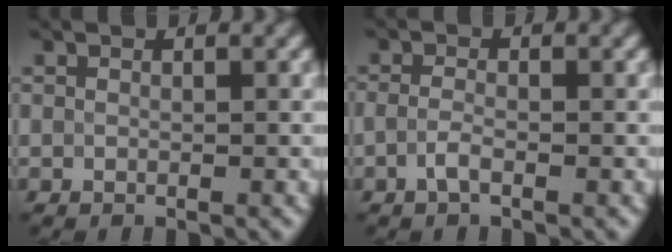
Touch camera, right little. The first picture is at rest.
{"total": 1.3, "force": [-0.7, 0.4, 1.0], "torque": [-0.024, 0.000, -0.017]}